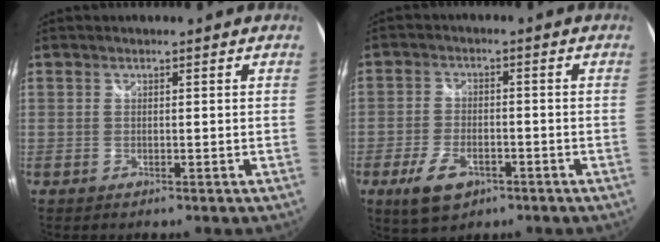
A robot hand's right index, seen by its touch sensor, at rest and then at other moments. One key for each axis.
{"total": 8.2, "fx": -4.4, "fy": 4.4, "fz": 5.3, "tx": -0.124, "ty": -0.007, "tz": -0.075}